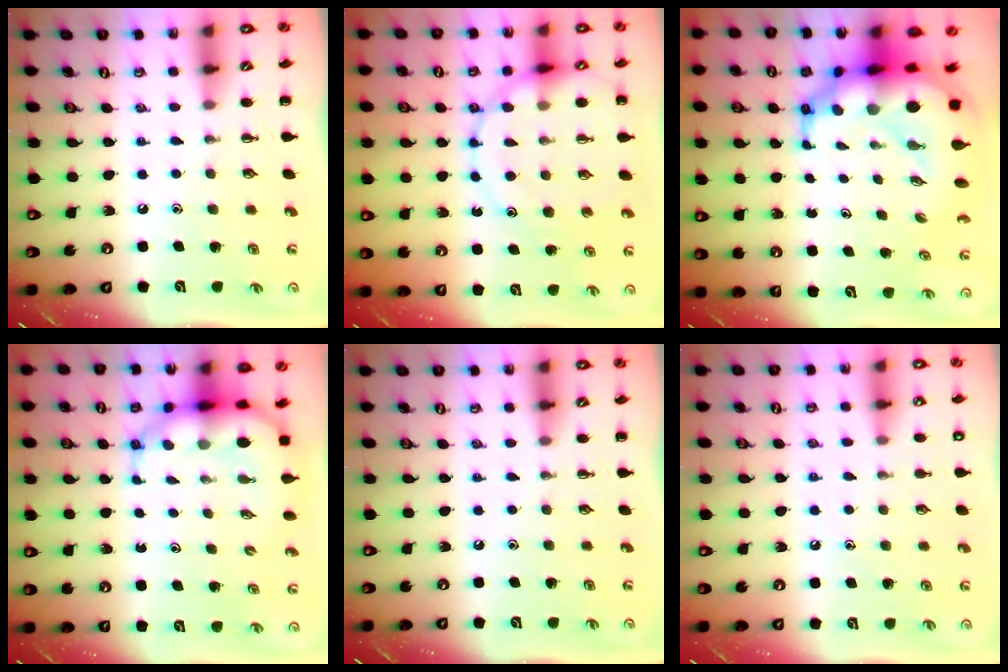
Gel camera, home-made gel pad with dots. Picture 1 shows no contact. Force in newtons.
{"total": 15.2, "press": 15.1, "slide": 2.0}
{"total": 14.4, "press": 13.9, "slide": 4.0}
{"total": 8.7, "press": 8.3, "slide": 2.7}
{"total": 0.0}
{"total": 7.3, "press": 7.0, "slide": 2.3}